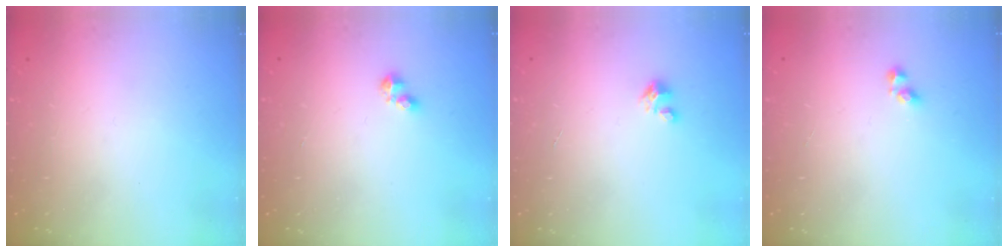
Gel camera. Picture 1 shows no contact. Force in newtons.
{"total": 2.8, "press": 2.8, "slide": 0.4}
{"total": 3.6, "press": 3.5, "slide": 0.2}
{"total": 3.7, "press": 3.6, "slide": 0.7}